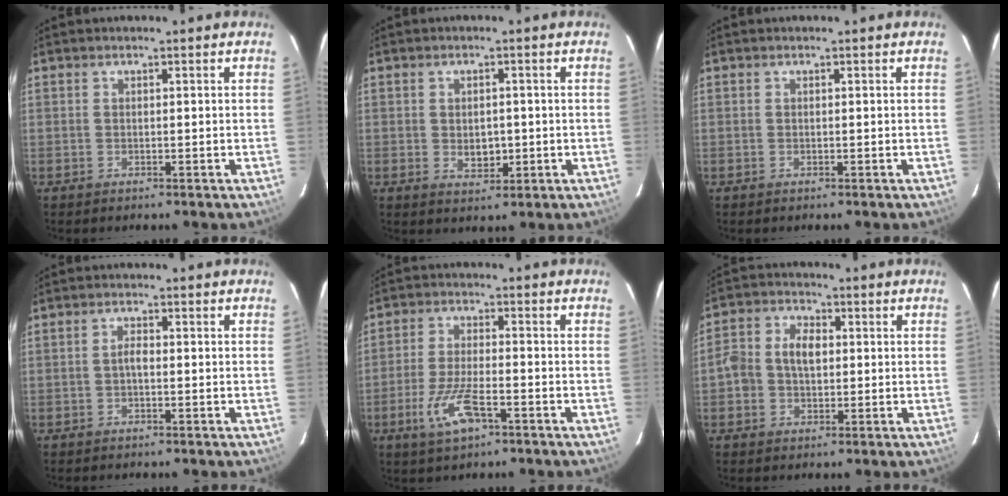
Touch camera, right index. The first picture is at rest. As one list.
[{"total": 3.9, "force": [-0.5, 2.8, 2.7], "torque": [-0.044, -0.002, -0.003]}, {"total": 0.0}, {"total": 1.5, "force": [-0.3, 0.7, 1.3], "torque": [-0.026, 0.007, -0.008]}, {"total": 8.2, "force": [-4.2, 2.6, 6.6], "torque": [-0.146, -0.008, -0.077]}, {"total": 6.1, "force": [-0.2, 4.7, 3.9], "torque": [-0.075, 0.020, -0.004]}]